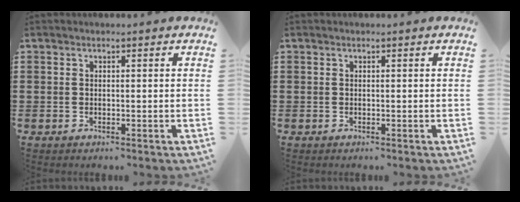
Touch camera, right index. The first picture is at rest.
{"total": 0.0}